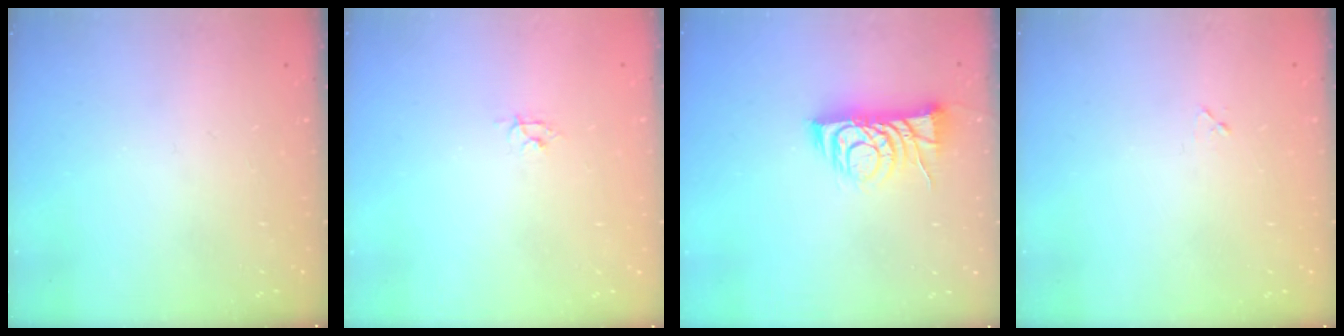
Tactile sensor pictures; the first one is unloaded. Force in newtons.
{"total": 3.6, "press": 3.6, "slide": 0.5}
{"total": 8.3, "press": 8.3, "slide": 0.7}
{"total": 2.2, "press": 2.2, "slide": 0.1}